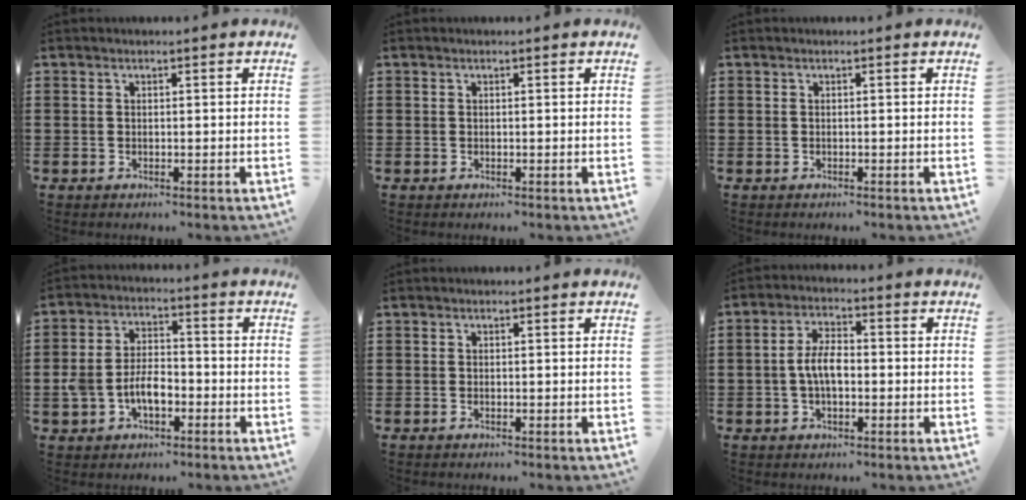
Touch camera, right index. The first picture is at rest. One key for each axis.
{"total": 0.0}
{"total": 0.0}
{"total": 6.1, "fx": -2.1, "fy": 3.5, "fz": 4.4, "tx": -0.104, "ty": 0.004, "tz": -0.045}
{"total": 0.0}
{"total": 5.4, "fx": -0.7, "fy": 2.6, "fz": 4.7, "tx": -0.104, "ty": 0.000, "tz": -0.019}